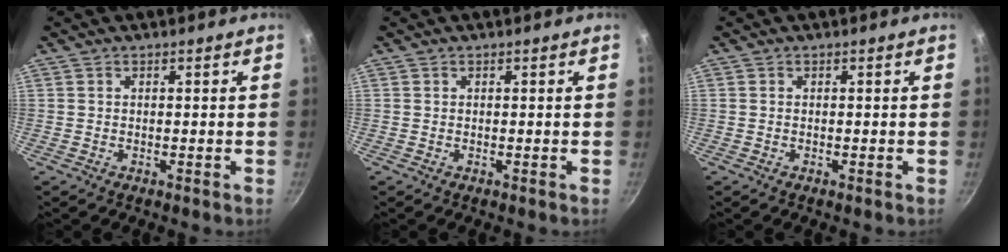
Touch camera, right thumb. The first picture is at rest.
{"total": 0.0}
{"total": 0.0}